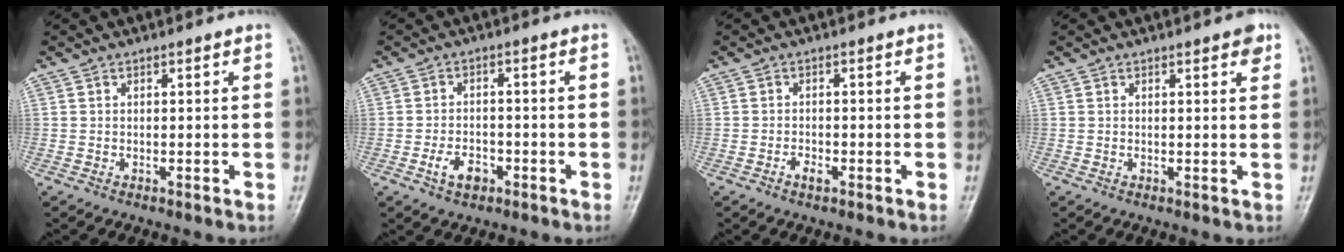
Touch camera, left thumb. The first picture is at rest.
{"total": 4.6, "force": [-2.3, 2.9, 2.7], "torque": [-0.040, 0.017, -0.040]}
{"total": 1.7, "force": [-1.1, 0.9, 1.0], "torque": [-0.017, 0.006, -0.020]}
{"total": 2.1, "force": [1.2, 0.6, 1.6], "torque": [-0.016, -0.003, 0.012]}